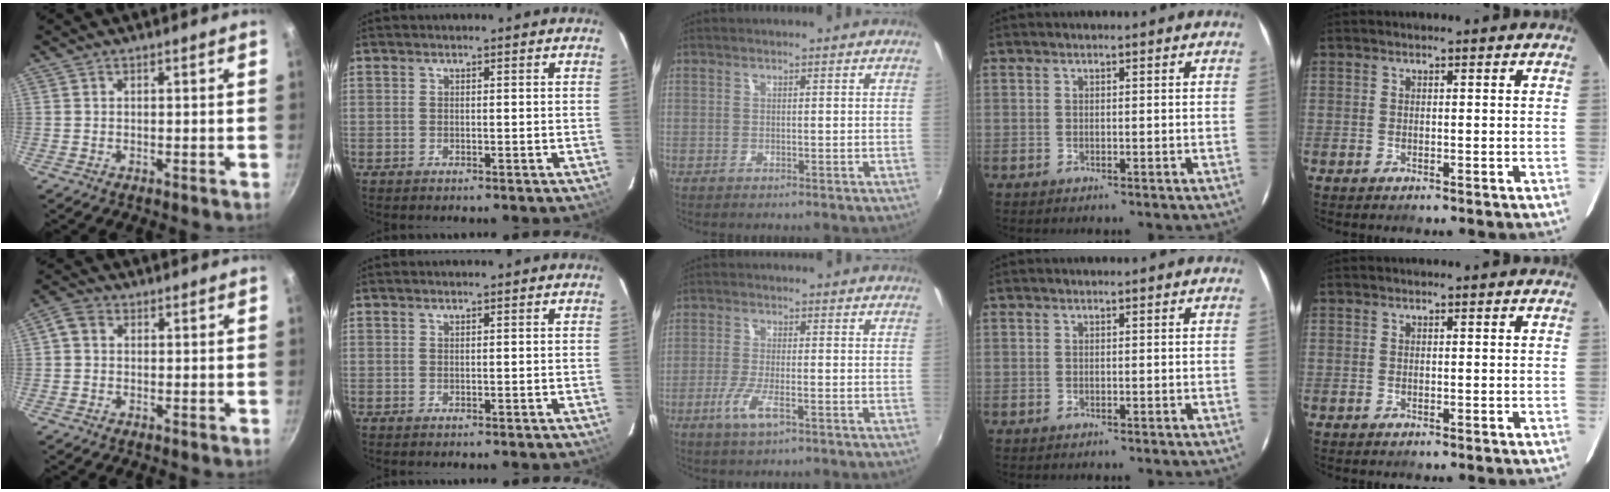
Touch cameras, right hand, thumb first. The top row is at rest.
{"thumb": {"total": 3.2, "force": [0.3, 2.6, 1.8], "torque": [-0.035, 0.009, -0.005]}, "middle": {"total": 5.5, "force": [-2.7, 1.3, 4.6], "torque": [-0.103, -0.013, -0.054]}}